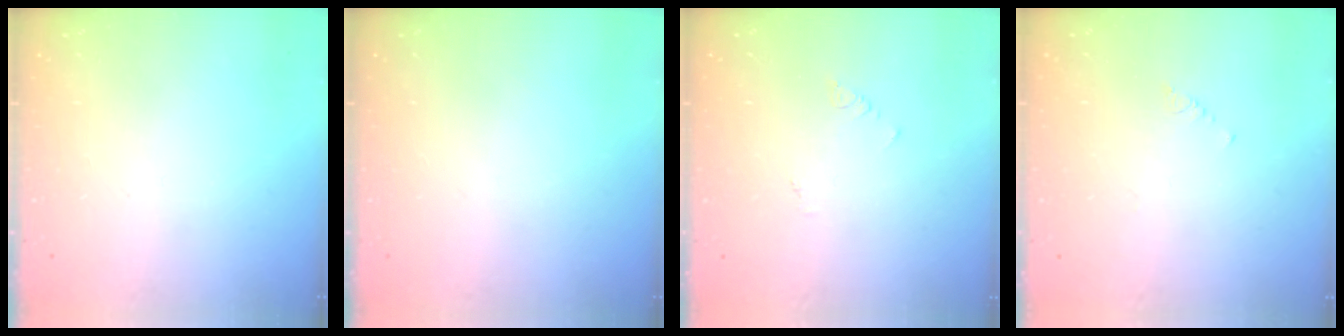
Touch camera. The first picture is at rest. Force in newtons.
{"total": 0.0}
{"total": 1.9, "press": 1.9, "slide": 0.4}
{"total": 0.7, "press": 0.6, "slide": 0.2}